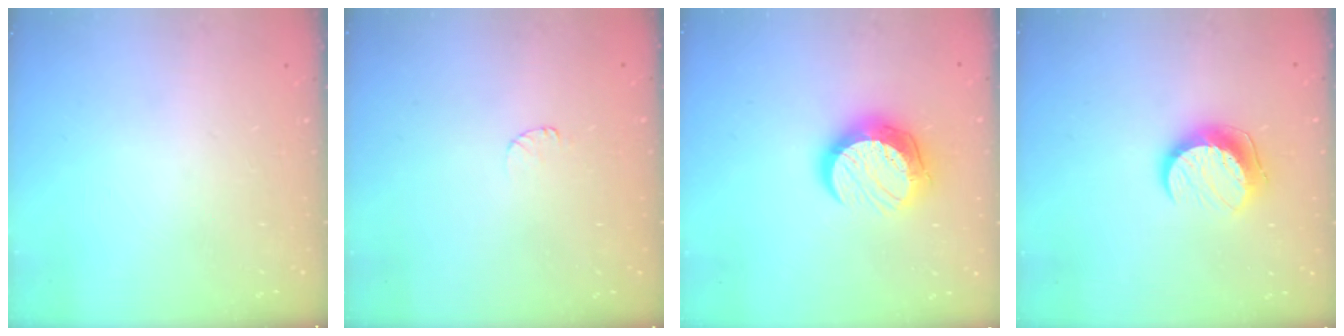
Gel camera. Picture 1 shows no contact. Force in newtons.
{"total": 3.5, "press": 3.5, "slide": 0.4}
{"total": 12.3, "press": 12.2, "slide": 1.0}
{"total": 10.1, "press": 10.1, "slide": 0.2}